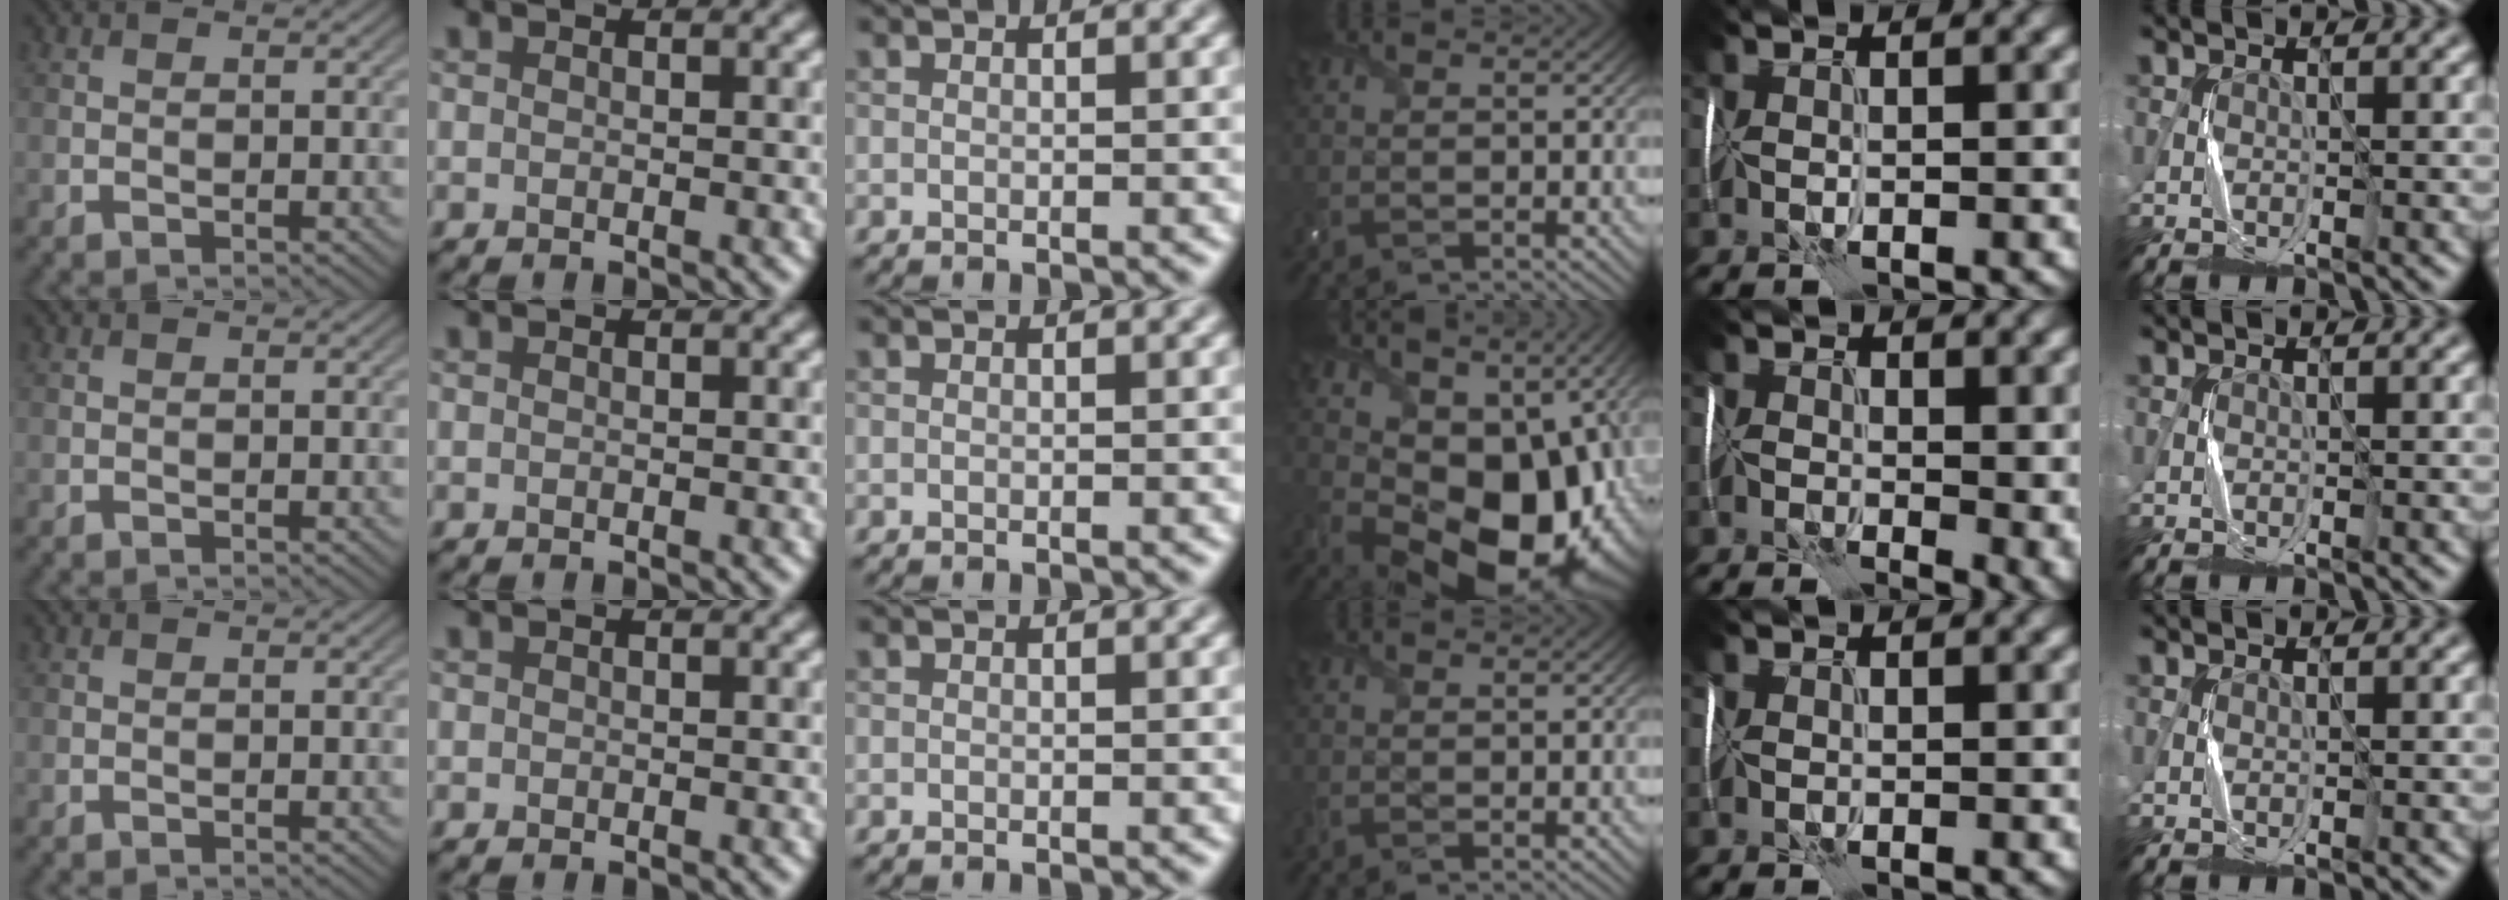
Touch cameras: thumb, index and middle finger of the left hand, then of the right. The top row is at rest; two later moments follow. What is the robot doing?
{"motion": "wrap", "object": "receipt paper"}